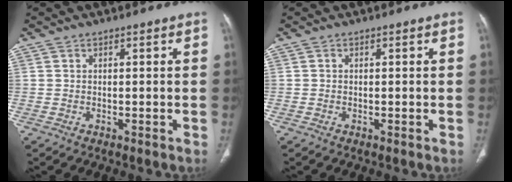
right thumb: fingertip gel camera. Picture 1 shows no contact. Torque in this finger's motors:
{"motor_torque": [0.38, 0.31, -0.32, 0.04, 0.03]}